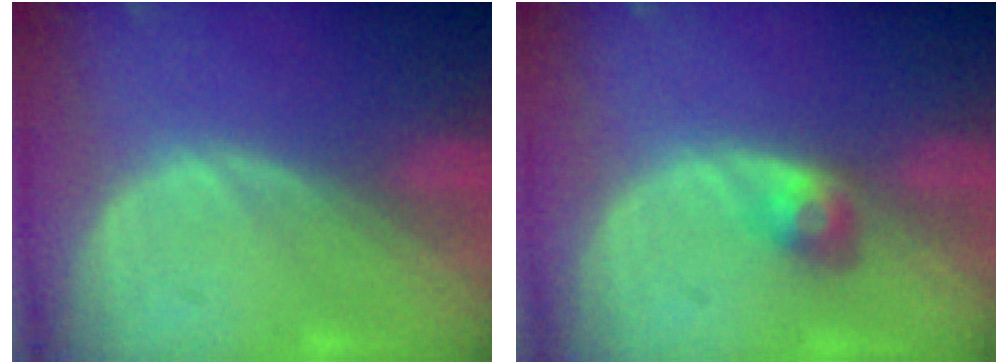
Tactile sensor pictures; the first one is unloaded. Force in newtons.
{"total": 3.0, "press": 2.5, "slide": 1.5}